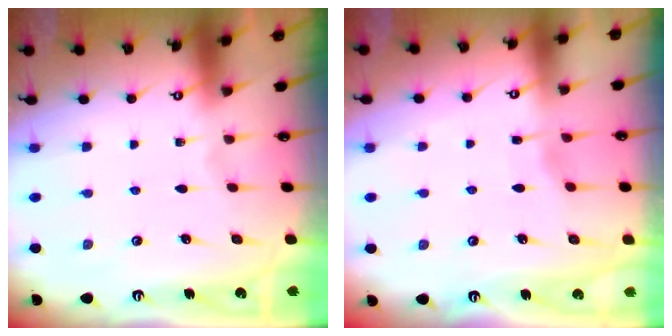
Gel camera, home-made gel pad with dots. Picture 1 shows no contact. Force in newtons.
{"total": 2.8, "press": 2.8, "slide": 0.4}